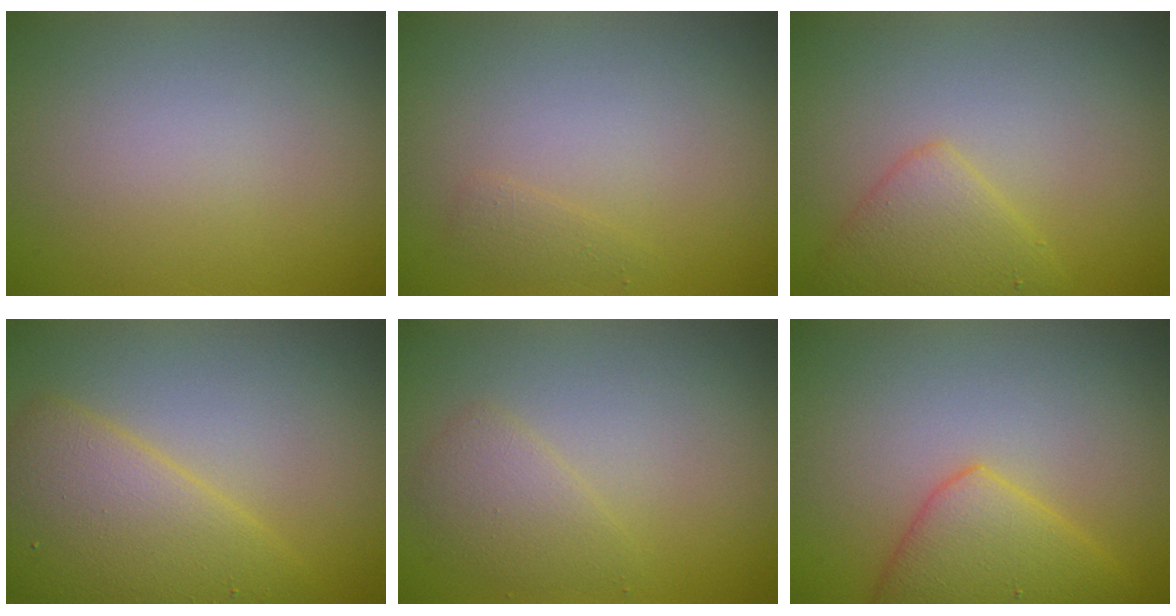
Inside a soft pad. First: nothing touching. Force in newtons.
{"total": 0.8, "press": 0.8, "slide": 0.1}
{"total": 2.8, "press": 2.8, "slide": 0.2}
{"total": 5.3, "press": 5.3, "slide": 0.2}
{"total": 2.0, "press": 2.0, "slide": 0.1}
{"total": 4.4, "press": 4.4, "slide": 0.3}